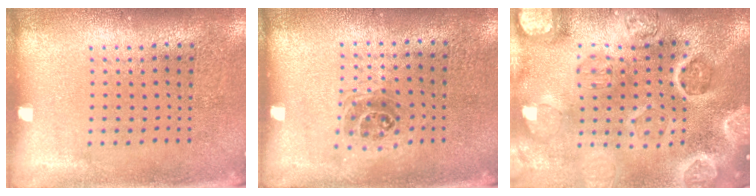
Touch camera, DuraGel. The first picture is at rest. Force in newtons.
{"total": 1.0, "press": 1.0, "slide": 0.4}
{"total": 5.5, "press": 4.7, "slide": 2.9}